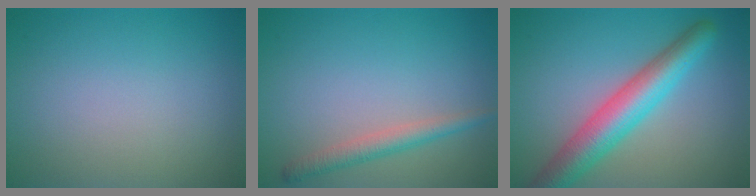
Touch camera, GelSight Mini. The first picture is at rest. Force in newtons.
{"total": 2.3, "press": 2.3, "slide": 0.1}
{"total": 6.4, "press": 6.4, "slide": 0.3}